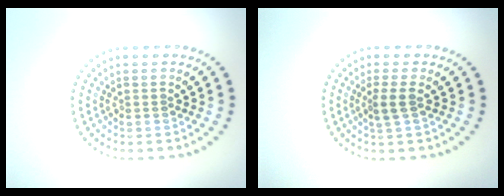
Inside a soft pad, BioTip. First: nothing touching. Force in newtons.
{"total": 1.7, "press": 1.4, "slide": 1.0}